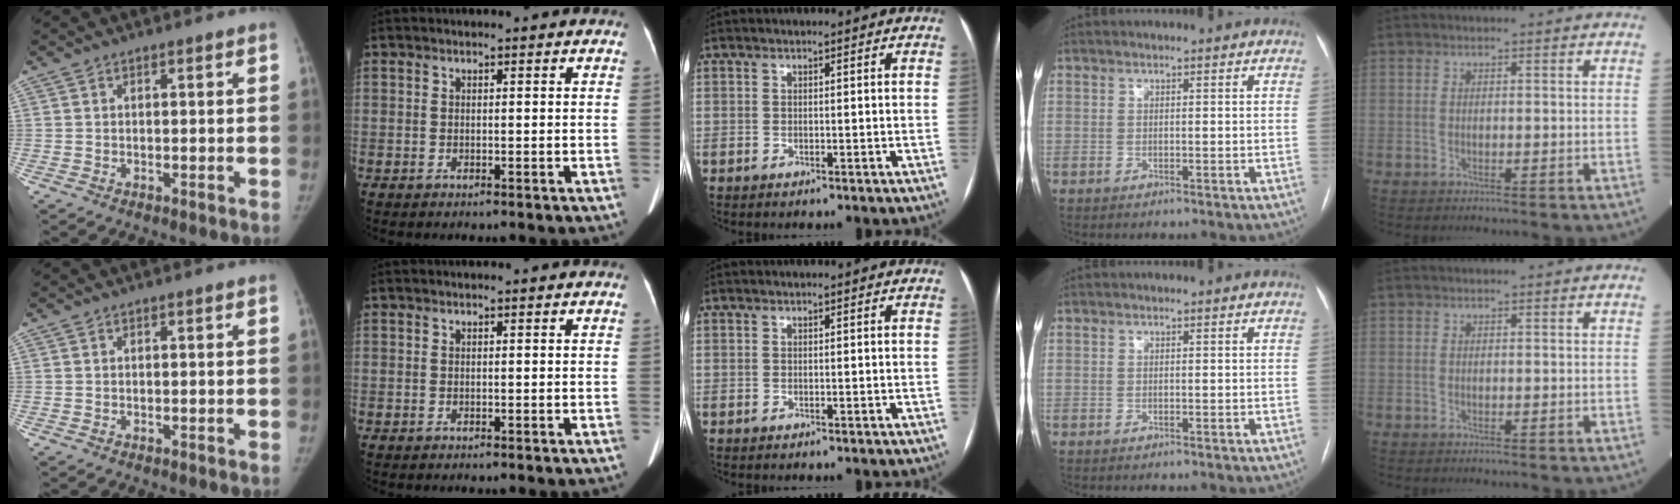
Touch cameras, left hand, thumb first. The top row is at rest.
{}